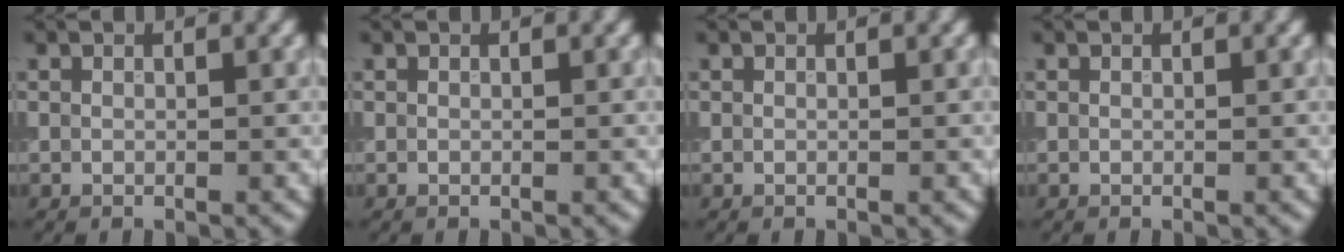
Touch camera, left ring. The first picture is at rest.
{"total": 0.0}
{"total": 0.0}
{"total": 0.0}